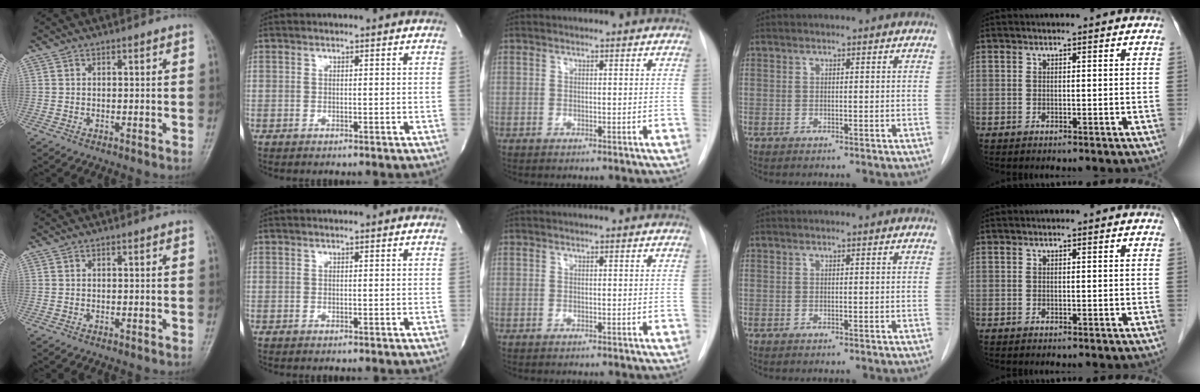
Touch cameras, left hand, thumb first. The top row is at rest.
{}